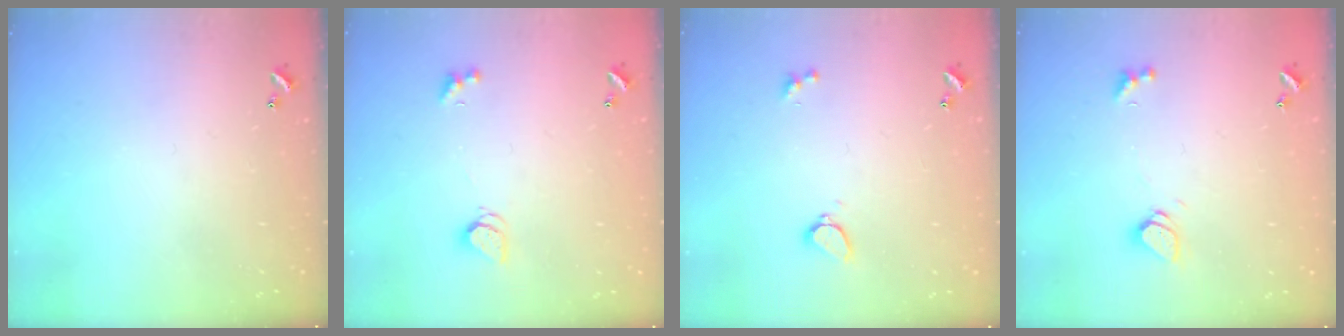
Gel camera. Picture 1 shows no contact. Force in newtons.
{"total": 2.1, "press": 2.0, "slide": 0.3}
{"total": 2.9, "press": 2.6, "slide": 1.3}
{"total": 2.4, "press": 2.3, "slide": 0.3}